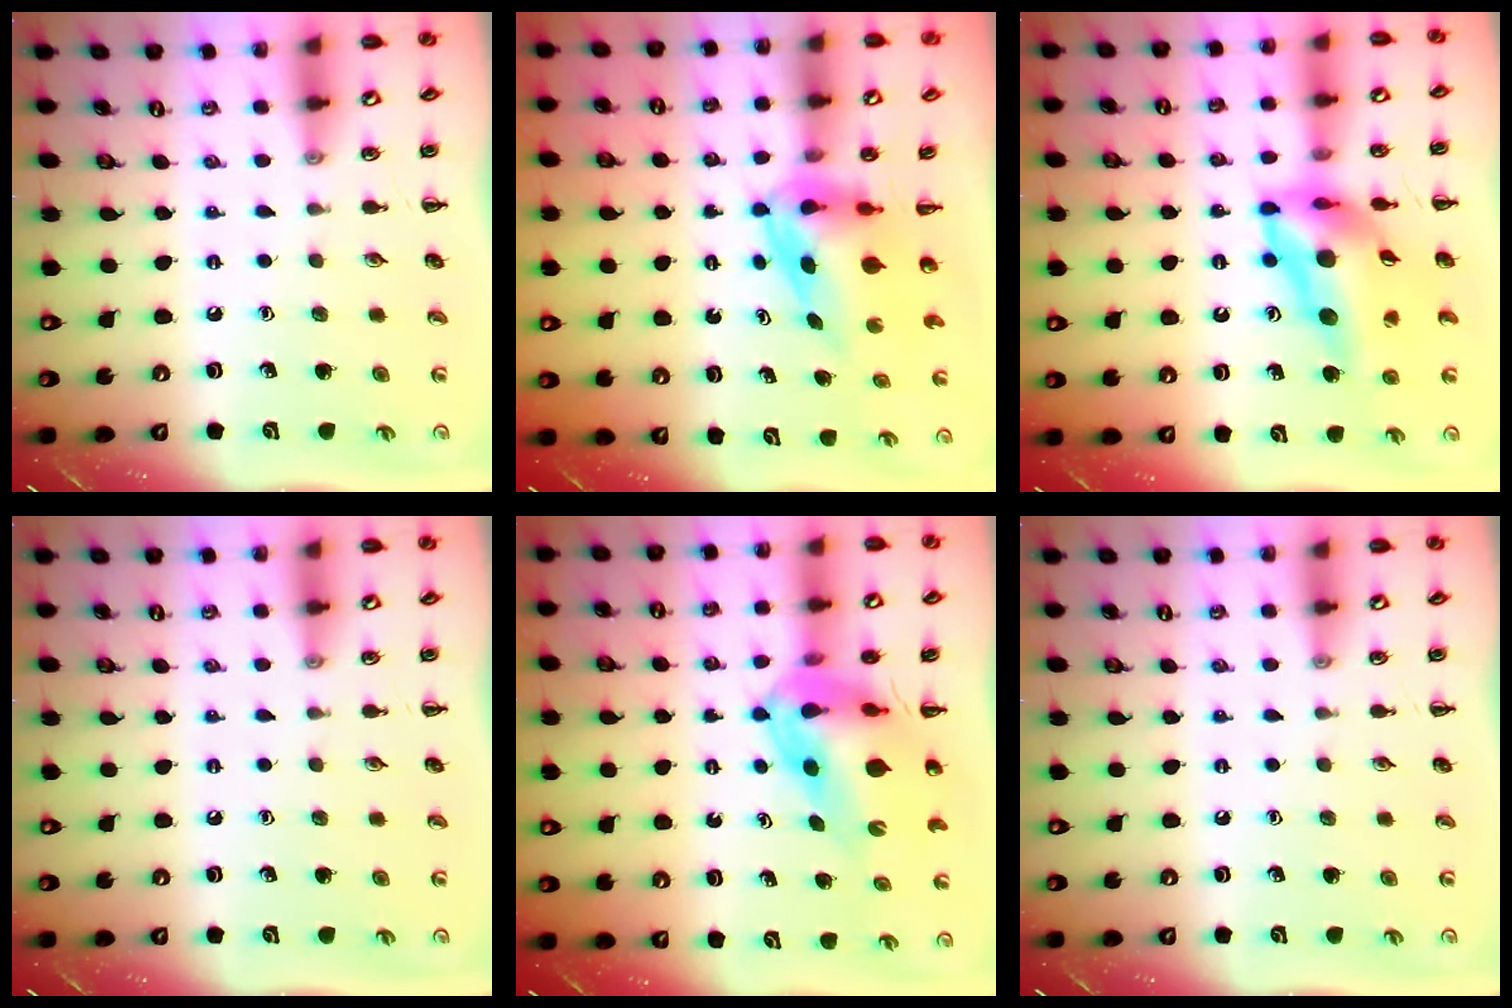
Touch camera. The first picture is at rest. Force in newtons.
{"total": 4.0, "press": 3.9, "slide": 0.7}
{"total": 16.7, "press": 15.8, "slide": 5.4}
{"total": 0.0}
{"total": 9.9, "press": 9.5, "slide": 2.9}
{"total": 0.0}